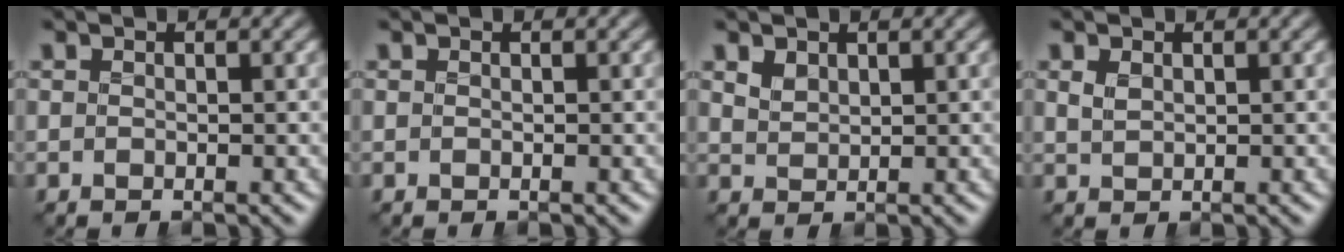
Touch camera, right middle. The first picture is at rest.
{"total": 0.0}
{"total": 1.2, "force": [0.8, 0.7, 0.5], "torque": [-0.017, -0.004, 0.019]}
{"total": 0.8, "force": [0.4, 0.5, 0.6], "torque": [-0.018, -0.002, 0.012]}